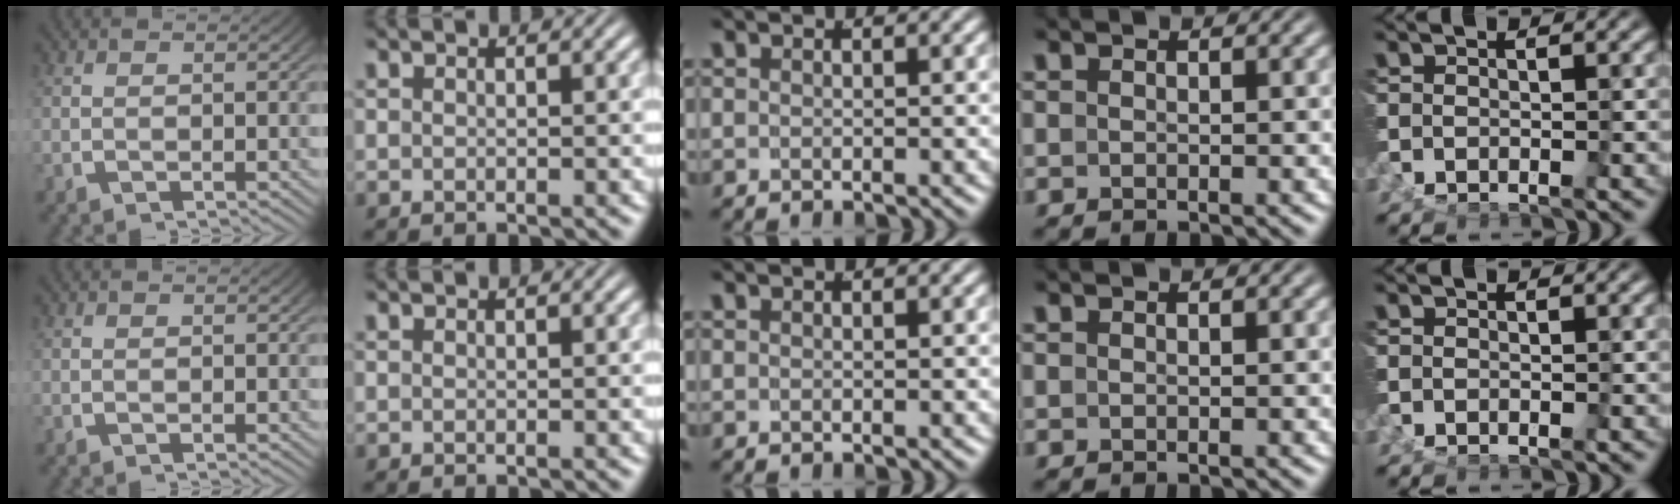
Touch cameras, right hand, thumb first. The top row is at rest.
{}